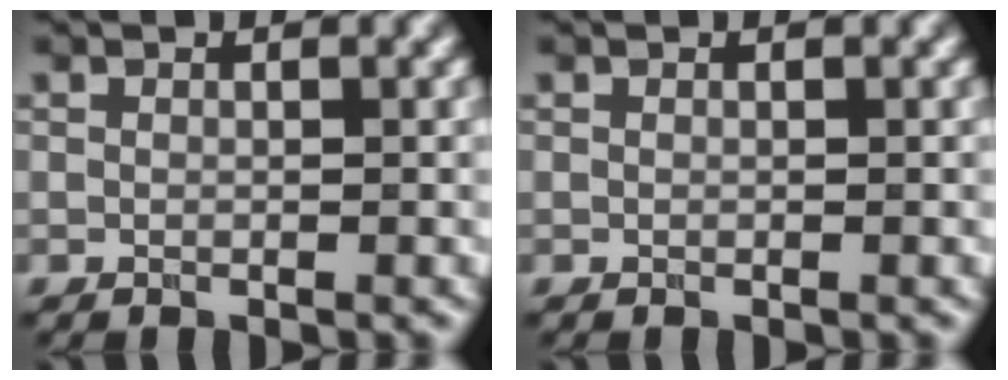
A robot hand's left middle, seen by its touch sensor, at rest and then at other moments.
{"total": 0.0}